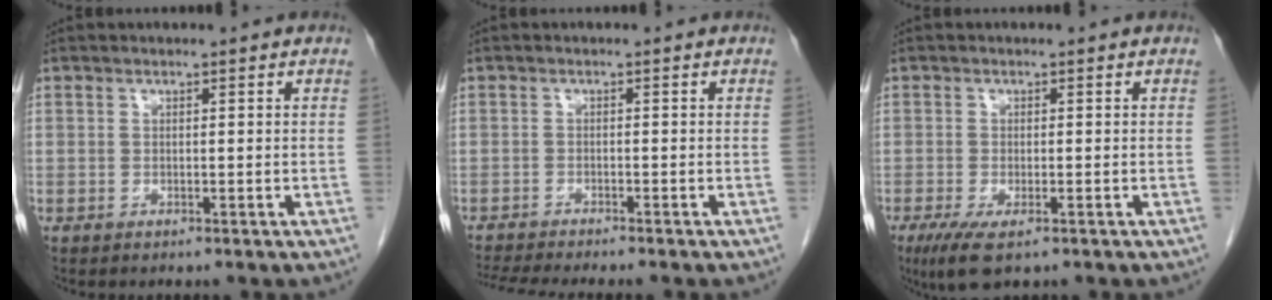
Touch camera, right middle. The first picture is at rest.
{"total": 8.1, "force": [-7.3, -0.1, 3.6], "torque": [-0.049, -0.014, -0.114]}
{"total": 5.2, "force": [-3.1, 1.6, 3.9], "torque": [-0.072, -0.014, -0.049]}